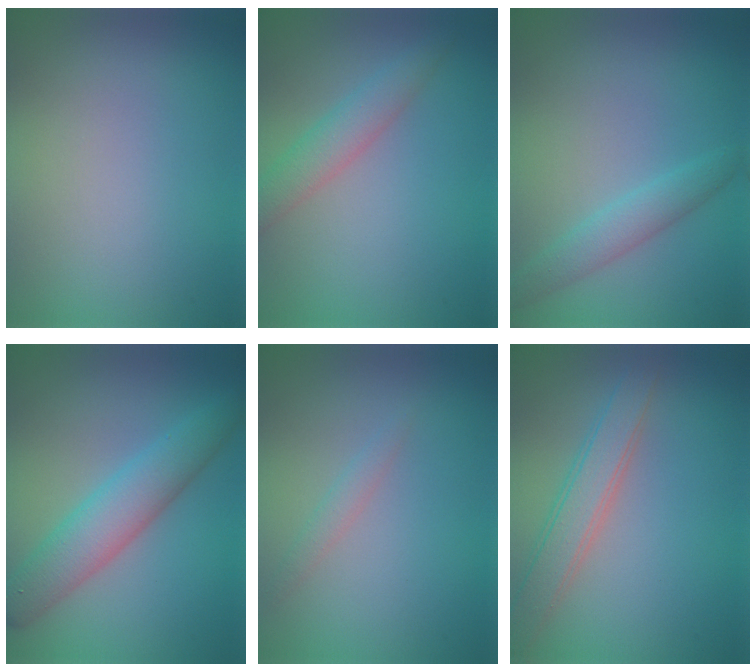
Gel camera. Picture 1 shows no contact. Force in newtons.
{"total": 3.0, "press": 3.0, "slide": 0.1}
{"total": 2.4, "press": 2.4, "slide": 0.0}
{"total": 5.1, "press": 5.1, "slide": 0.2}
{"total": 1.1, "press": 1.1, "slide": 0.2}
{"total": 3.5, "press": 3.5, "slide": 0.2}